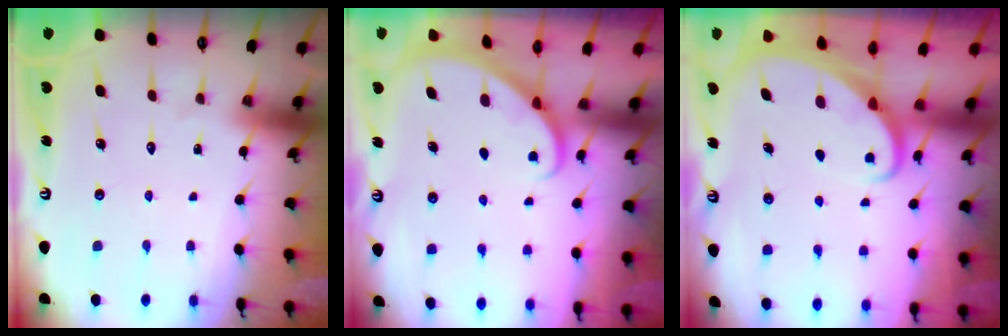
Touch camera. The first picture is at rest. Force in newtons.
{"total": 2.0, "press": 2.0, "slide": 0.1}
{"total": 3.1, "press": 3.1, "slide": 0.3}